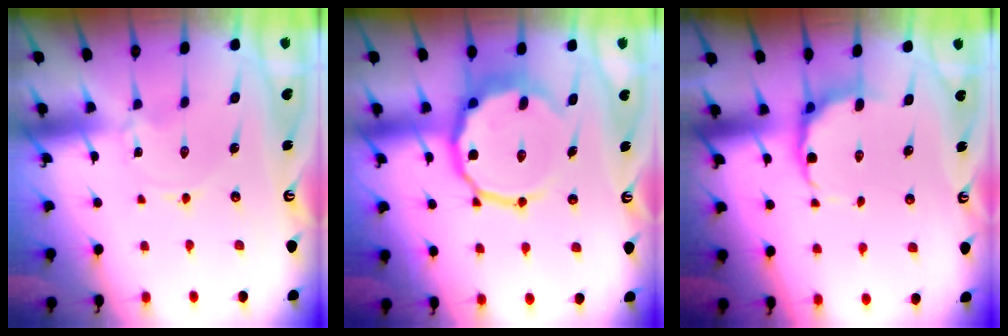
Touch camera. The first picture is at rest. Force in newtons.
{"total": 13.0, "press": 12.7, "slide": 3.0}
{"total": 7.6, "press": 7.0, "slide": 3.1}